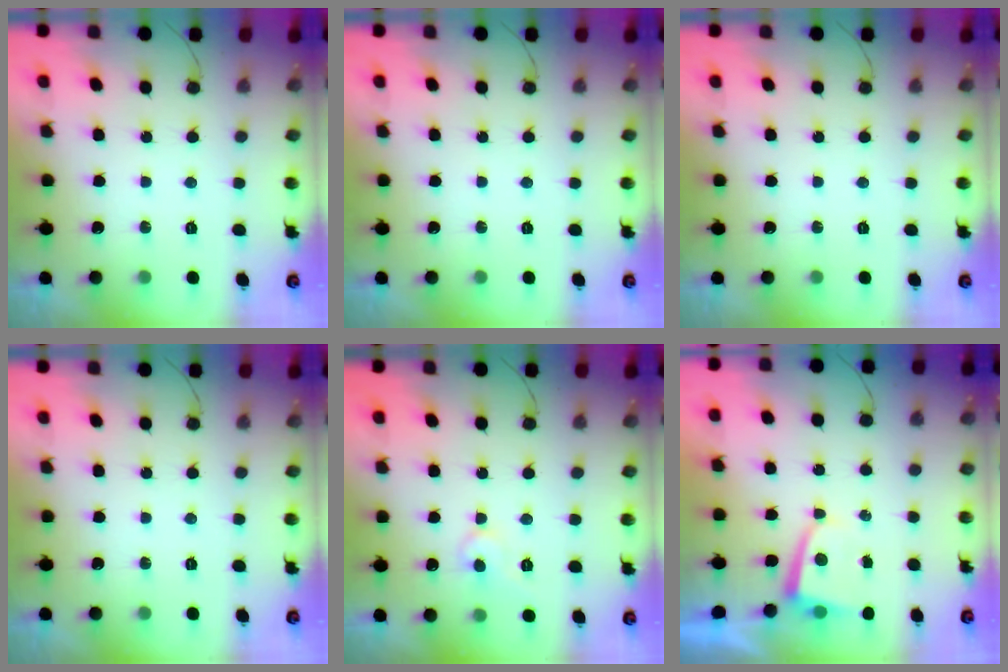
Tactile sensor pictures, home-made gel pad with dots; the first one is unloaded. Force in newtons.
{"total": 0.0}
{"total": 0.0}
{"total": 0.0}
{"total": 7.1, "press": 7.1, "slide": 0.3}
{"total": 1.8, "press": 1.8, "slide": 0.3}